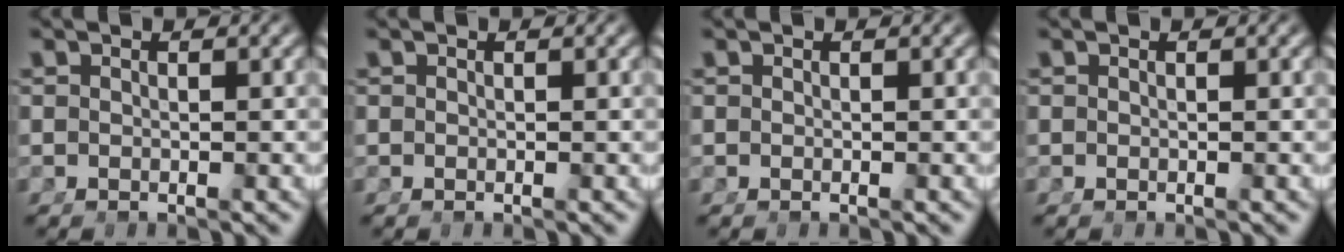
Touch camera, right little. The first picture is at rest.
{"total": 0.0}
{"total": 0.0}
{"total": 0.0}